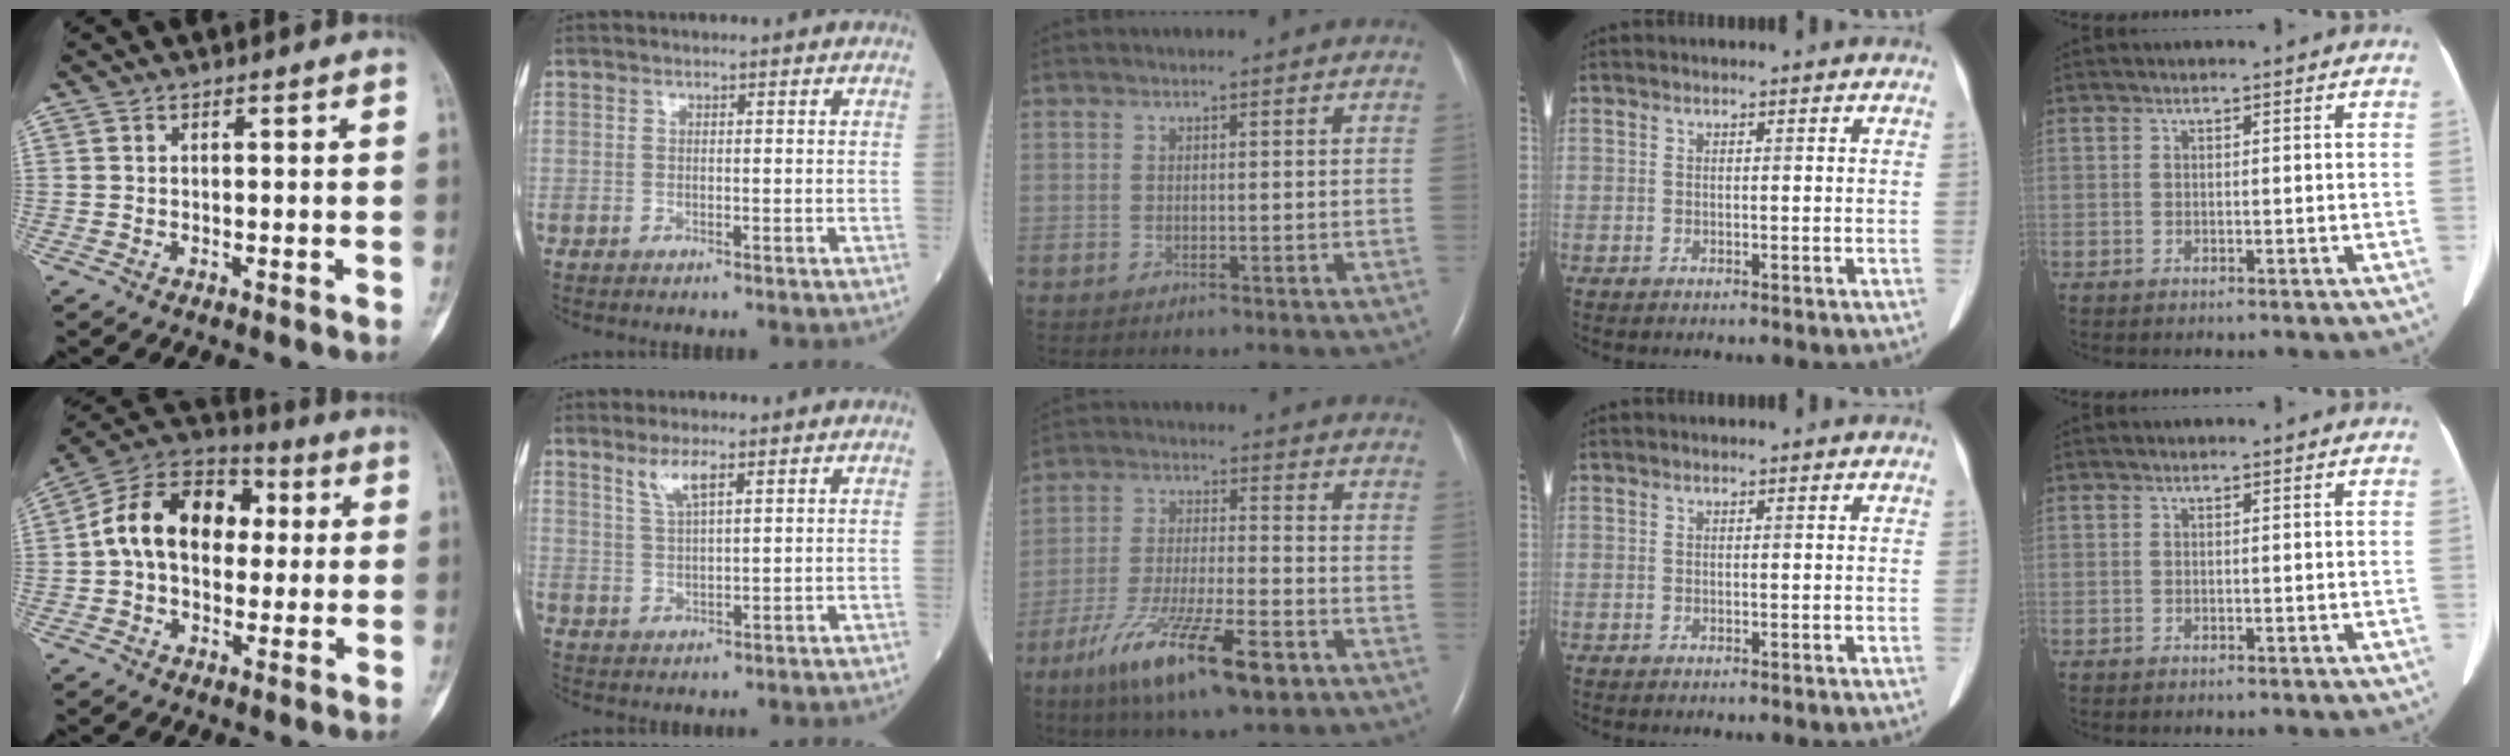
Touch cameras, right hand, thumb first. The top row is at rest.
{"thumb": {"total": 16.6, "force": [1.7, 11.6, 11.8], "torque": [-0.167, 0.039, 0.015]}, "index": {"total": 3.9, "force": [2.4, 0.5, 3.0], "torque": [-0.065, 0.001, 0.049]}, "middle": {"total": 15.1, "force": [-8.4, 2.7, 12.2], "torque": [-0.230, -0.025, -0.141]}}